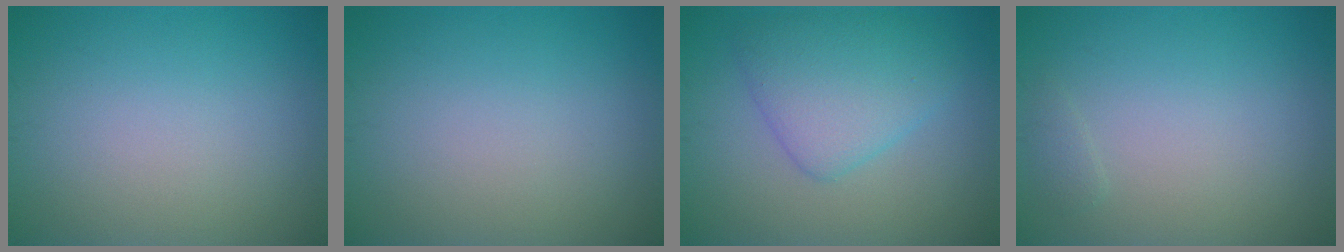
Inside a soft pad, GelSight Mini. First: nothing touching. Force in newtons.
{"total": 0.0}
{"total": 4.8, "press": 4.8, "slide": 0.3}
{"total": 0.6, "press": 0.6, "slide": 0.1}